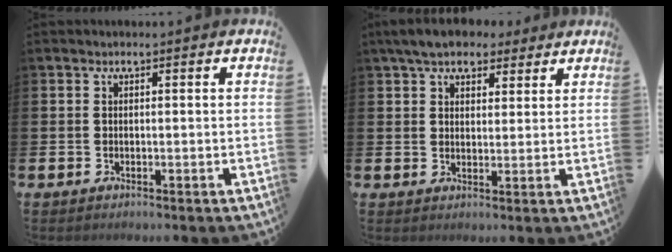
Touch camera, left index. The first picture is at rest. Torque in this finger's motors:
{"motor_torque": [2.14, 0.00, 0.28, 0.21]}